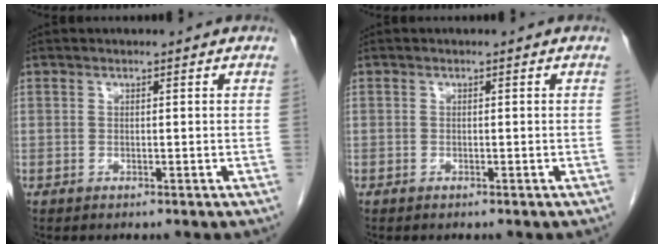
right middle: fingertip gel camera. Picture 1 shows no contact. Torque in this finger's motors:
{"motor_torque": [1.34, -0.80, -0.02, -0.21]}